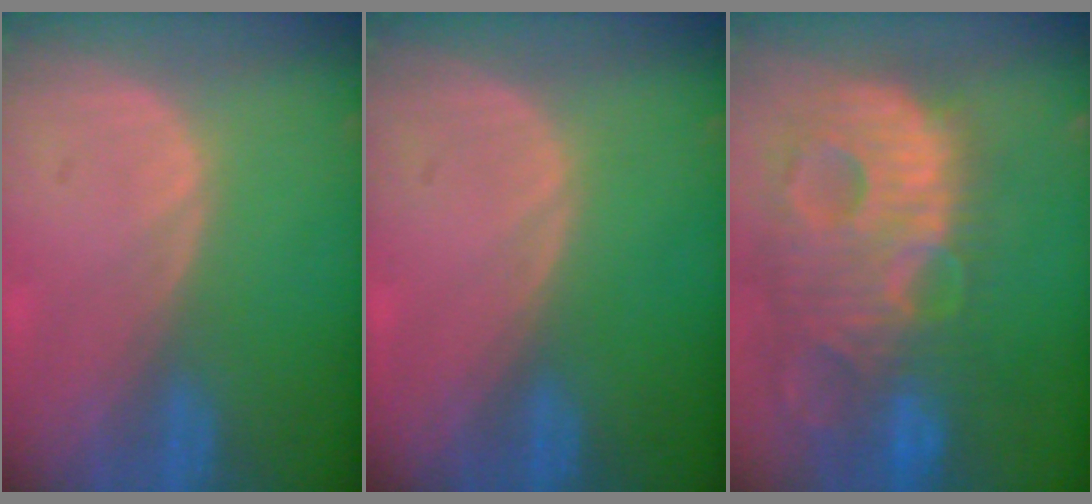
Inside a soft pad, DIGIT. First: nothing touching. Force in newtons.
{"total": 0.0}
{"total": 14.0, "press": 12.1, "slide": 7.2}